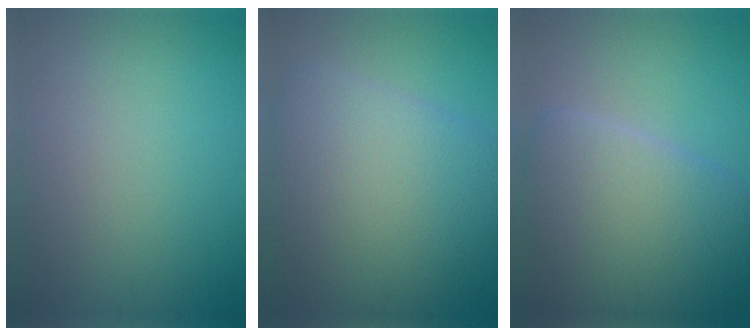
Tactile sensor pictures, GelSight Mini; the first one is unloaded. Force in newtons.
{"total": 12.5, "press": 12.5, "slide": 0.3}
{"total": 10.1, "press": 10.1, "slide": 0.2}